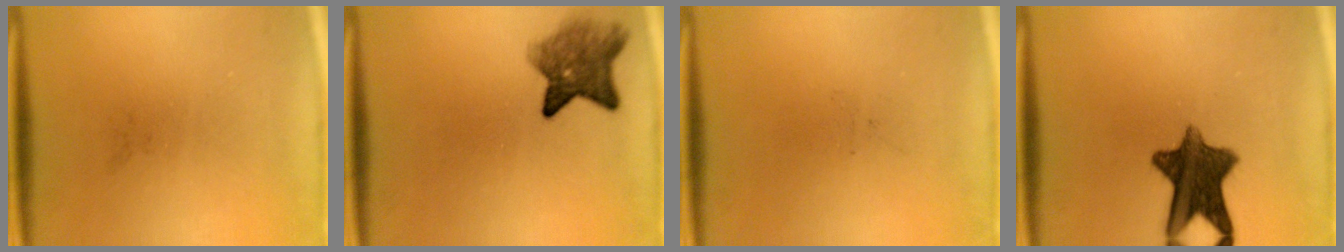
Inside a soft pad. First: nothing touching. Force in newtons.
{"total": 5.9}
{"total": 0.0}
{"total": 10.9}